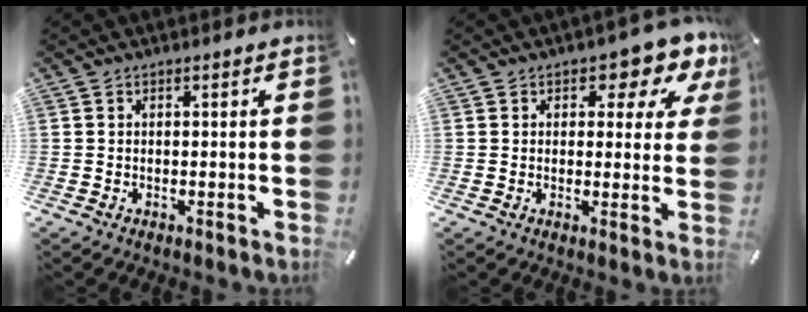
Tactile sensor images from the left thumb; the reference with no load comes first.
{"total": 6.5, "force": [3.4, 3.9, 4.0], "torque": [-0.042, -0.018, 0.050]}